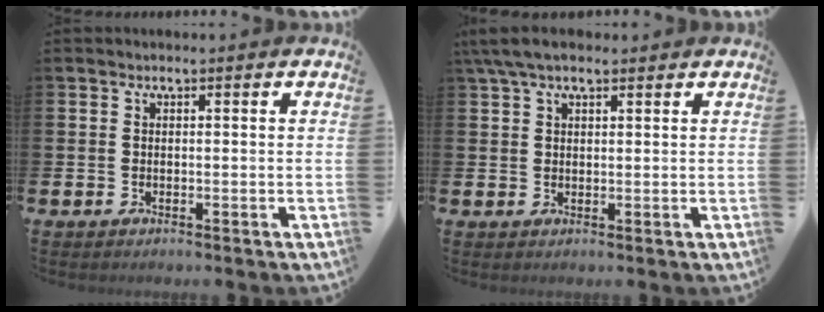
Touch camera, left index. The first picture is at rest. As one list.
[{"total": 4.3, "force": [3.2, 1.5, 2.4], "torque": [-0.047, 0.000, 0.057]}]